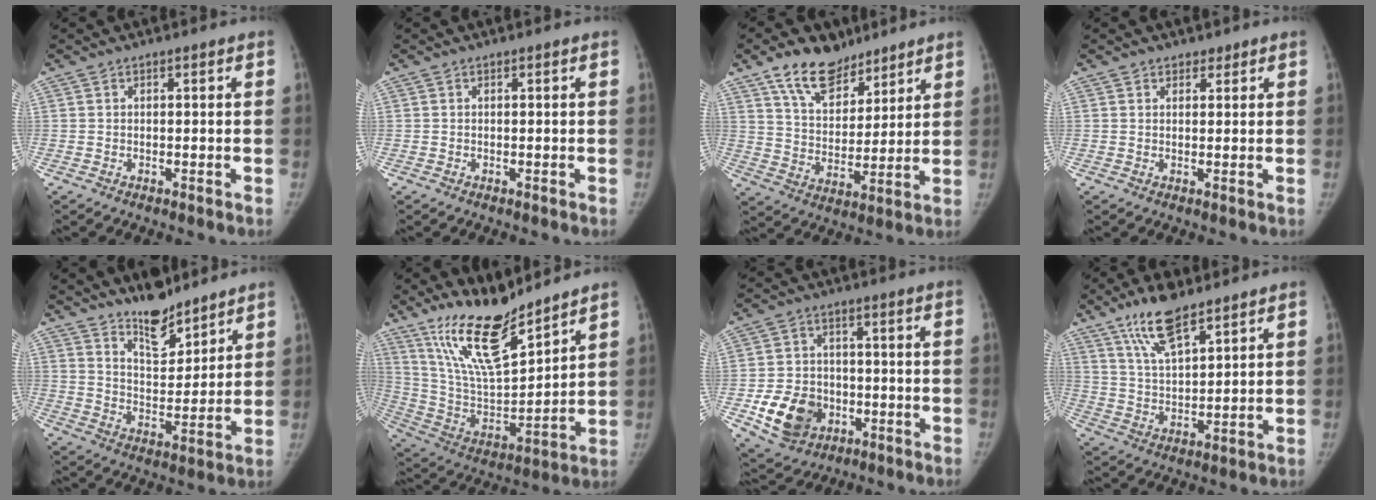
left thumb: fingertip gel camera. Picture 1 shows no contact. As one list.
[{"total": 0.0}, {"total": 13.0, "force": [9.1, 7.4, 5.7], "torque": [-0.065, -0.051, 0.163]}, {"total": 1.5, "force": [1.1, 1.0, 0.1], "torque": [0.016, -0.006, 0.011]}, {"total": 10.0, "force": [8.2, 3.7, 4.4], "torque": [-0.047, -0.070, 0.146]}, {"total": 17.4, "force": [13.5, 4.5, 10.0], "torque": [-0.153, -0.082, 0.262]}, {"total": 11.8, "force": [-3.9, 9.4, 6.0], "torque": [-0.081, 0.012, -0.057]}, {"total": 10.7, "force": [7.4, 3.4, 6.9], "torque": [-0.117, -0.036, 0.143]}]